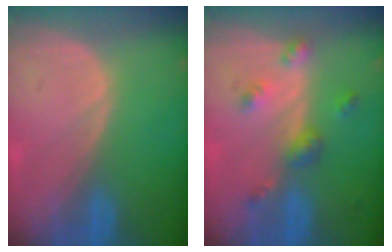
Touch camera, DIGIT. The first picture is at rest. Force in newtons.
{"total": 5.0, "press": 4.4, "slide": 2.3}